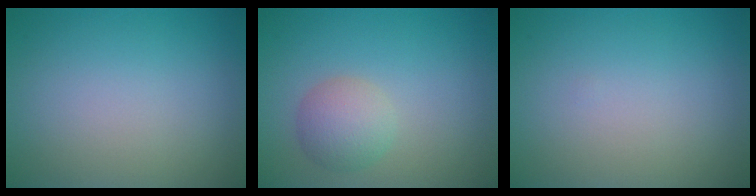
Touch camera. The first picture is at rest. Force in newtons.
{"total": 3.0, "press": 3.0, "slide": 0.0}
{"total": 0.0}